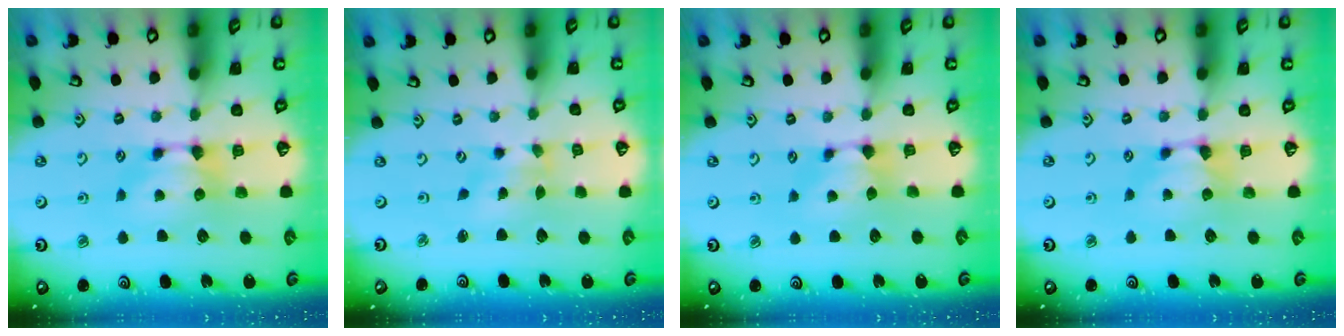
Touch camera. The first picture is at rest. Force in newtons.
{"total": 2.3, "press": 2.1, "slide": 0.9}
{"total": 0.9, "press": 0.7, "slide": 0.6}
{"total": 1.1, "press": 0.4, "slide": 1.0}